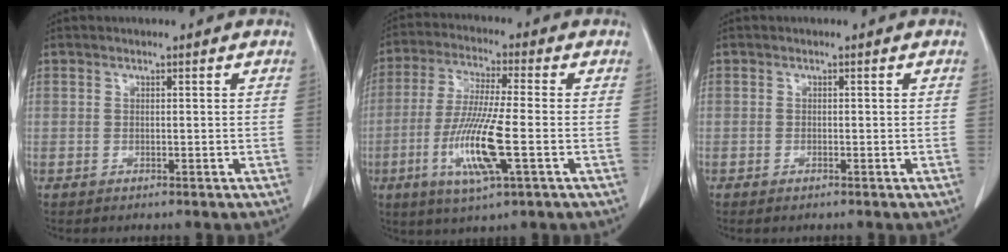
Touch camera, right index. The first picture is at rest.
{"total": 11.9, "force": [-3.4, 0.8, 11.4], "torque": [-0.232, -0.017, -0.065]}
{"total": 0.6, "force": [-0.5, 0.1, 0.4], "torque": [-0.012, -0.002, -0.006]}